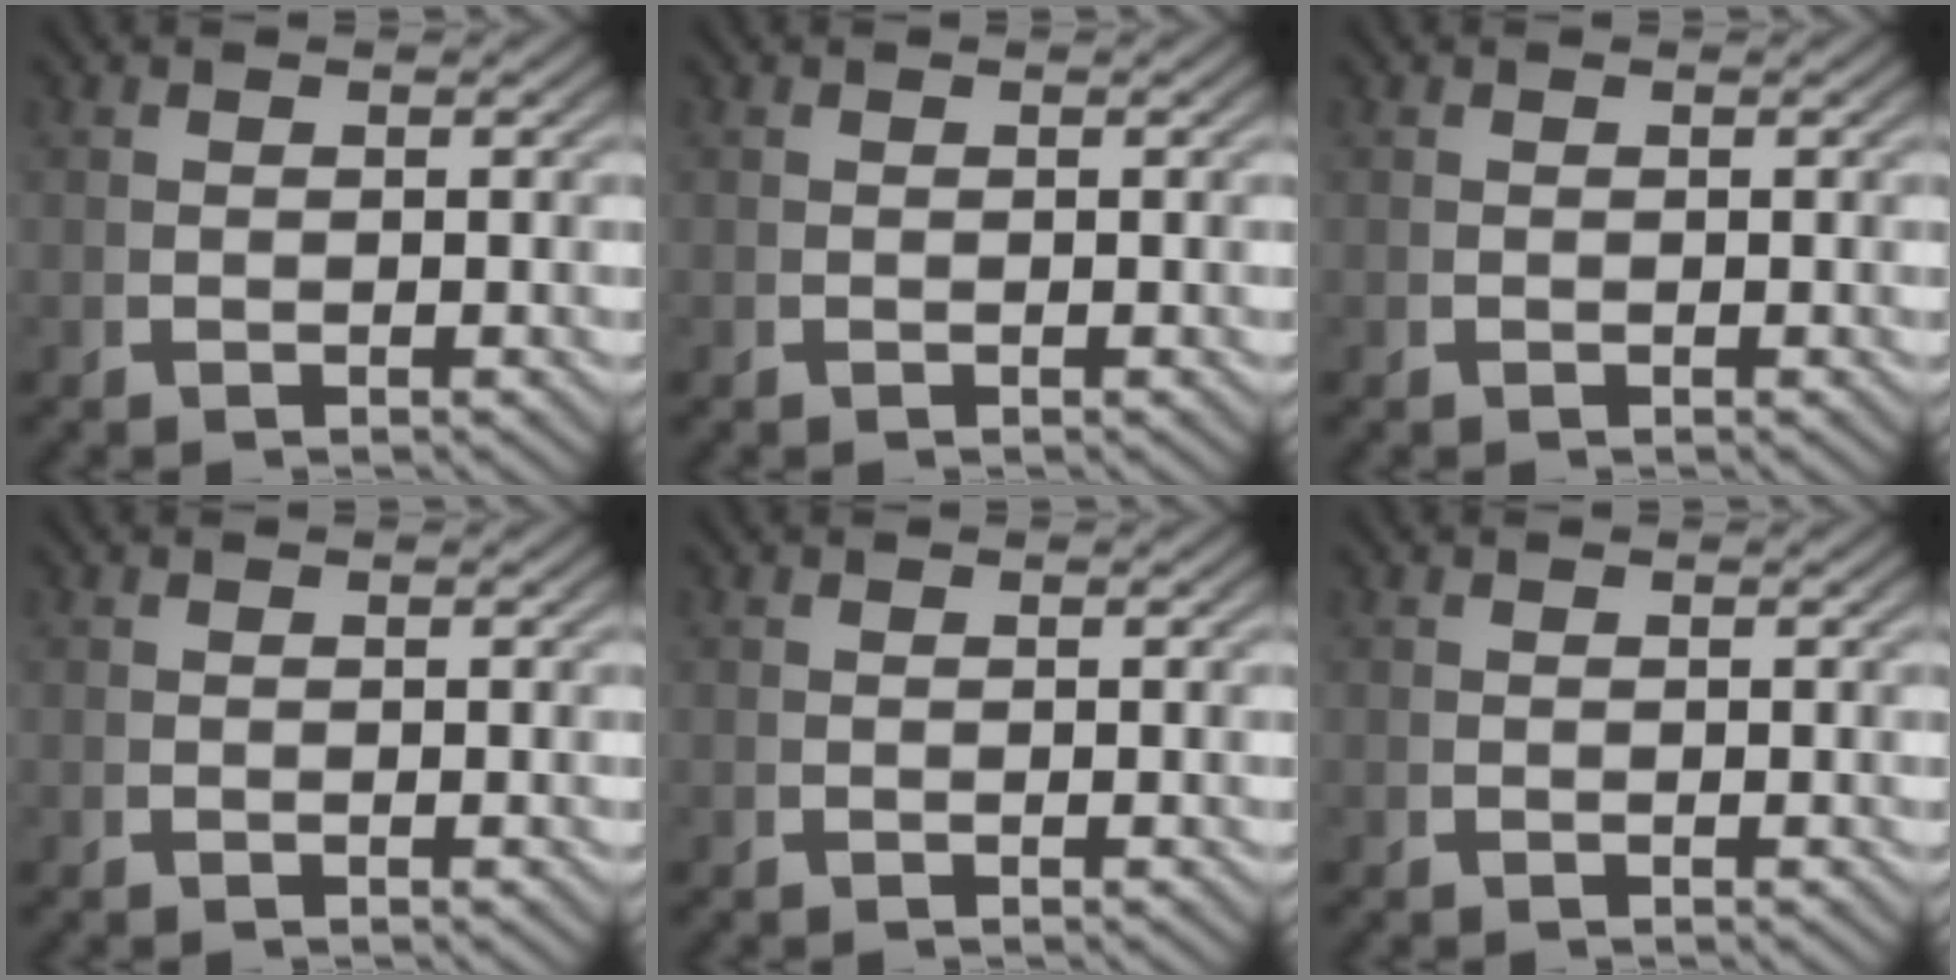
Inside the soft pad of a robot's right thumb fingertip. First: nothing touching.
{"total": 0.0}
{"total": 0.0}
{"total": 0.0}
{"total": 0.0}
{"total": 0.0}